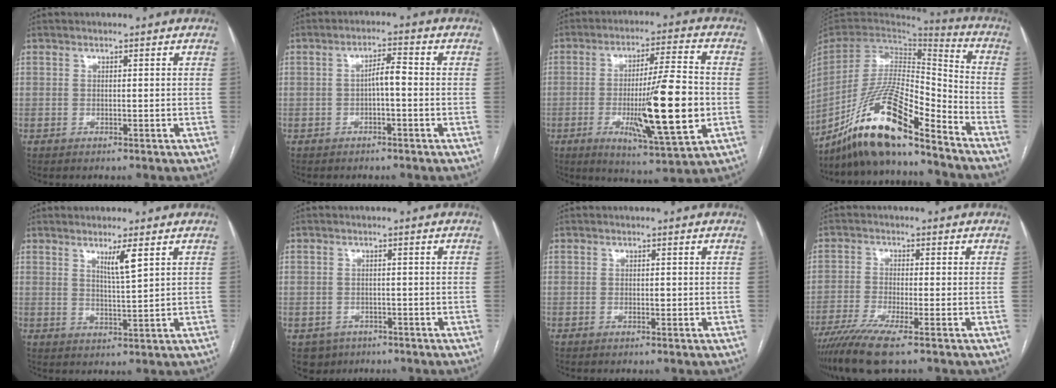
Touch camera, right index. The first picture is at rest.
{"total": 3.0, "force": [-0.5, 0.6, 2.9], "torque": [-0.047, 0.010, -0.007]}
{"total": 16.6, "force": [-3.1, 1.2, 16.3], "torque": [-0.266, -0.019, -0.046]}
{"total": 17.8, "force": [-13.4, 2.3, 11.4], "torque": [-0.228, -0.001, -0.246]}
{"total": 3.7, "force": [2.1, -0.4, 3.1], "torque": [-0.058, -0.011, 0.041]}
{"total": 4.0, "force": [-2.0, 3.5, 0.3], "torque": [-0.001, 0.009, -0.027]}
{"total": 0.7, "force": [-0.1, 0.2, 0.6], "torque": [-0.012, -0.001, -0.002]}
{"total": 7.3, "force": [-5.2, -0.2, 5.2], "torque": [-0.095, -0.019, -0.096]}